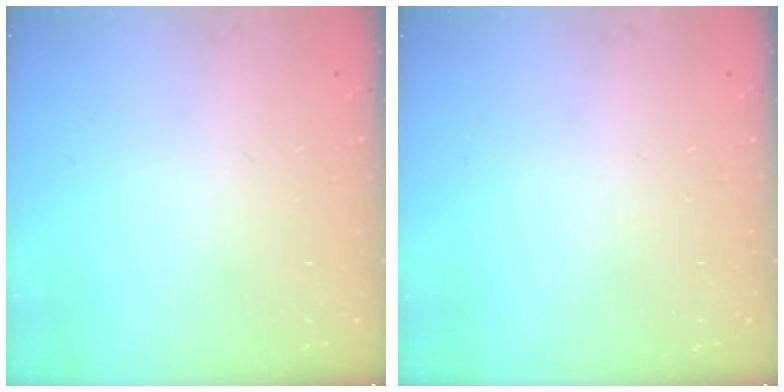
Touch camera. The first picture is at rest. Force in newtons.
{"total": 0.0}